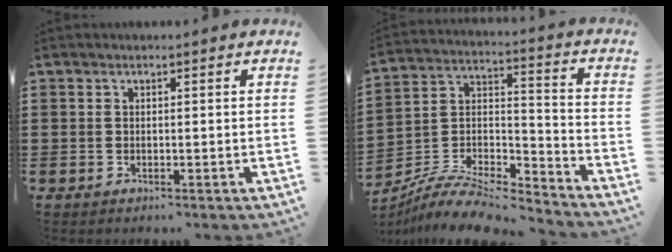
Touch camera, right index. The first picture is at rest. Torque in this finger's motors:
{"motor_torque": [-0.65, 0.81, 0.28, 0.06]}